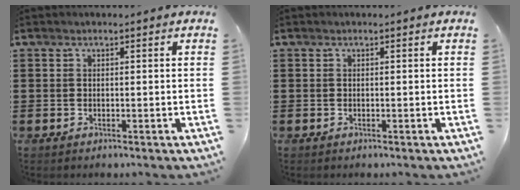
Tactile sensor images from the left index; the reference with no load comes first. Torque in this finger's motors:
{"motor_torque": [-0.02, -0.02, 0.00, 0.01]}